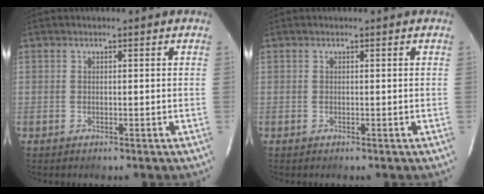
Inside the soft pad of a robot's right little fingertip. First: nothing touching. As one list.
[{"total": 0.0}]